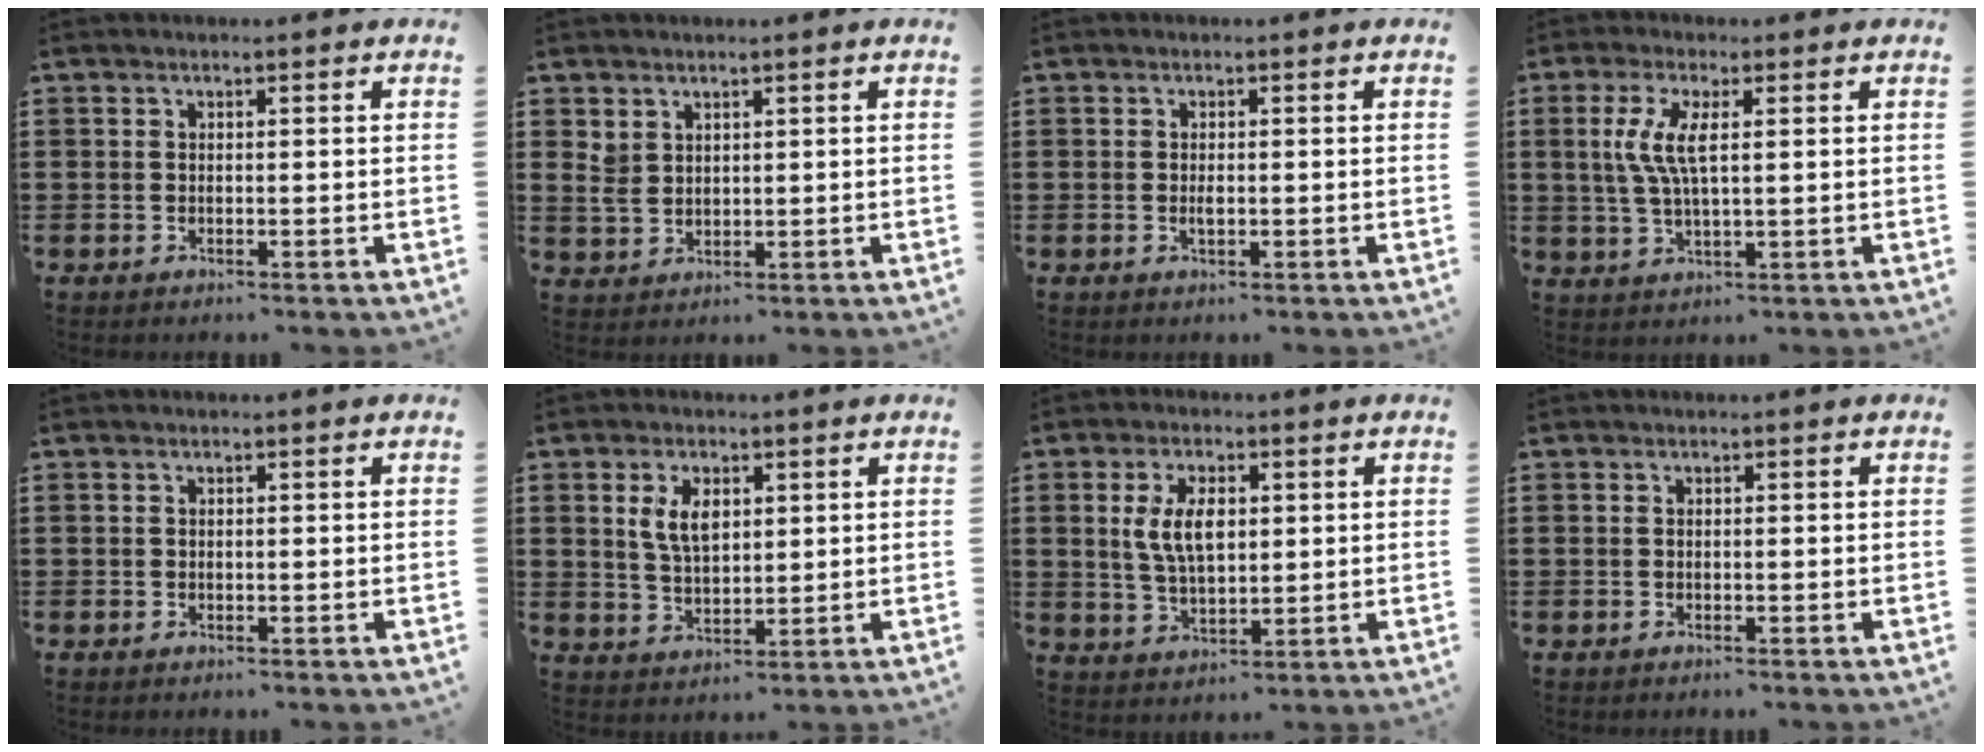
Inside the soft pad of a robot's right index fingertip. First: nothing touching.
{"total": 2.6, "force": [1.7, 1.8, 0.9], "torque": [-0.025, 0.006, 0.032]}
{"total": 1.2, "force": [-0.2, 0.5, 1.1], "torque": [-0.022, -0.001, -0.003]}
{"total": 5.8, "force": [1.3, 1.5, 5.5], "torque": [-0.132, -0.005, 0.014]}
{"total": 0.0}
{"total": 5.3, "force": [1.9, 2.9, 4.1], "torque": [-0.089, 0.011, 0.032]}
{"total": 6.7, "force": [1.3, 3.3, 5.7], "torque": [-0.117, 0.006, 0.018]}
{"total": 0.0}